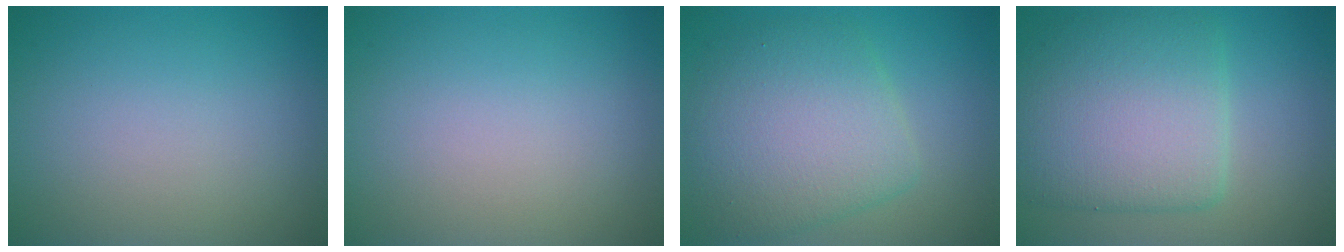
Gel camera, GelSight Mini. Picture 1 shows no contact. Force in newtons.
{"total": 0.0}
{"total": 6.8, "press": 6.7, "slide": 0.3}
{"total": 7.8, "press": 7.8, "slide": 0.2}